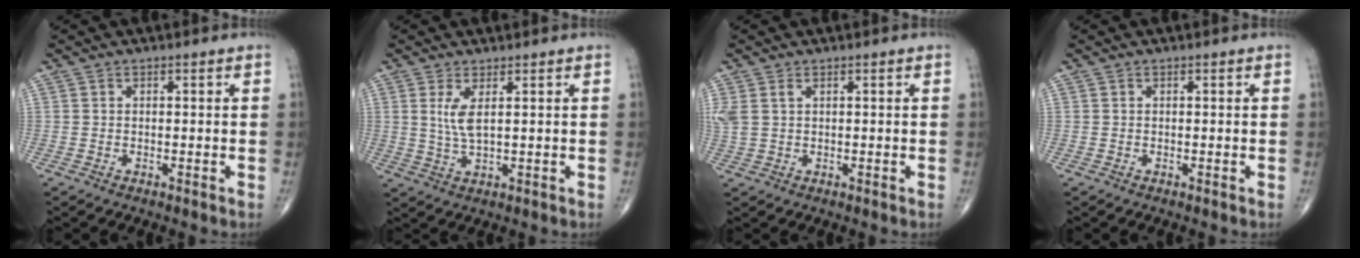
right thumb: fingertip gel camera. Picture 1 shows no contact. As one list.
[{"total": 4.1, "force": [1.2, 1.0, 3.7], "torque": [-0.081, -0.014, 0.031]}, {"total": 3.4, "force": [1.2, 1.9, 2.5], "torque": [-0.077, 0.013, 0.035]}, {"total": 0.0}]